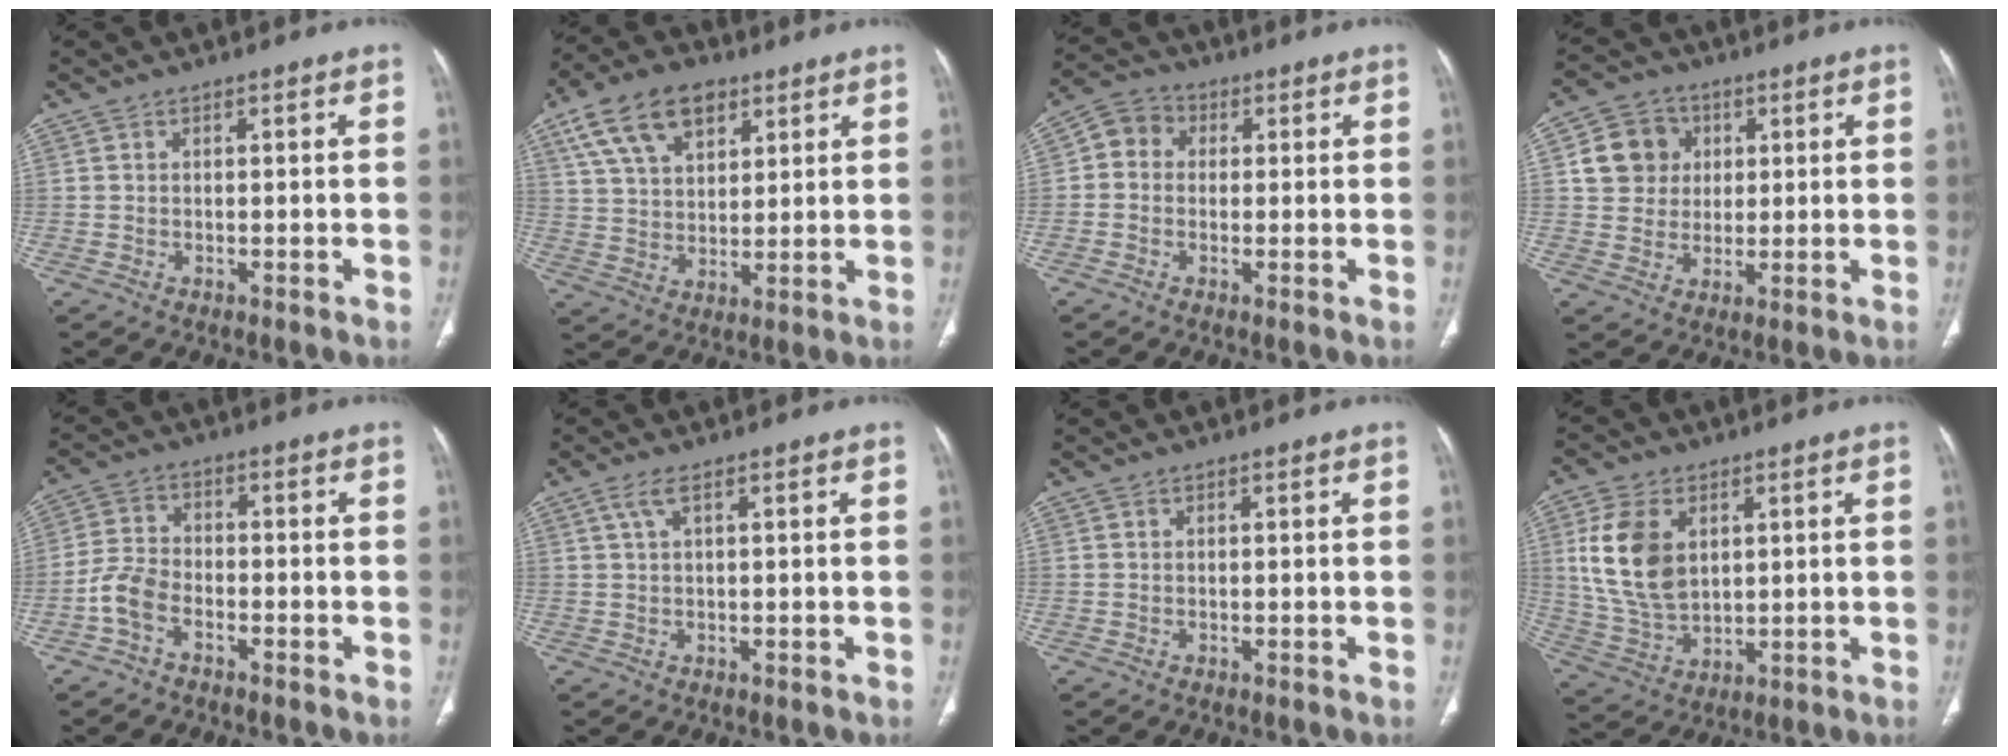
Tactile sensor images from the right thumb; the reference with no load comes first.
{"total": 13.9, "force": [7.2, 8.2, 8.7], "torque": [-0.136, -0.011, 0.133]}
{"total": 5.5, "force": [0.4, 4.8, 2.7], "torque": [-0.033, 0.015, -0.007]}
{"total": 9.1, "force": [2.1, 8.3, 2.9], "torque": [-0.023, 0.001, 0.034]}
{"total": 5.5, "force": [-2.9, 3.3, 3.4], "torque": [-0.069, 0.021, -0.064]}
{"total": 2.2, "force": [1.0, 0.5, 1.9], "torque": [-0.055, 0.011, 0.026]}
{"total": 0.0}
{"total": 13.1, "force": [3.4, 8.6, 9.2], "torque": [-0.169, -0.012, 0.078]}